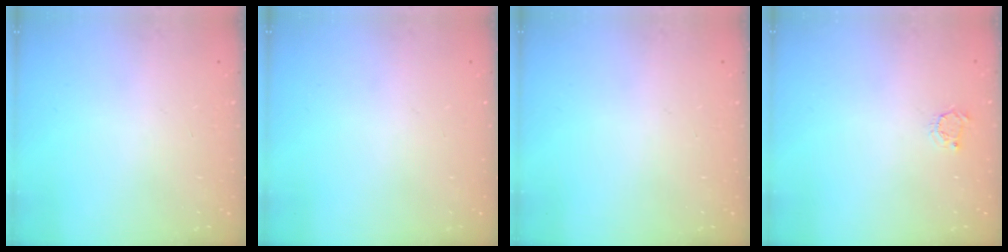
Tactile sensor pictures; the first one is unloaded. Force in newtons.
{"total": 0.0}
{"total": 0.0}
{"total": 2.9, "press": 2.8, "slide": 0.4}